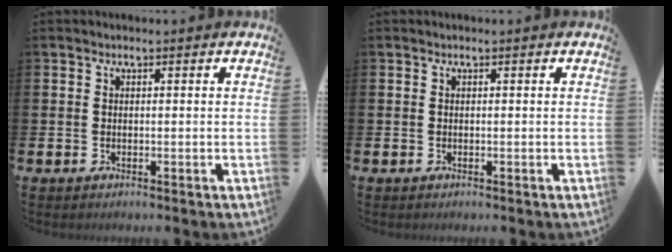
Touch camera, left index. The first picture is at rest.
{"total": 0.0}